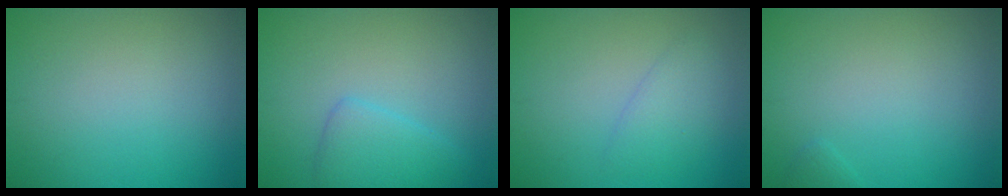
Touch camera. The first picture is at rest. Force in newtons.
{"total": 2.8, "press": 2.8, "slide": 0.2}
{"total": 2.0, "press": 2.0, "slide": 0.2}
{"total": 0.6, "press": 0.6, "slide": 0.1}